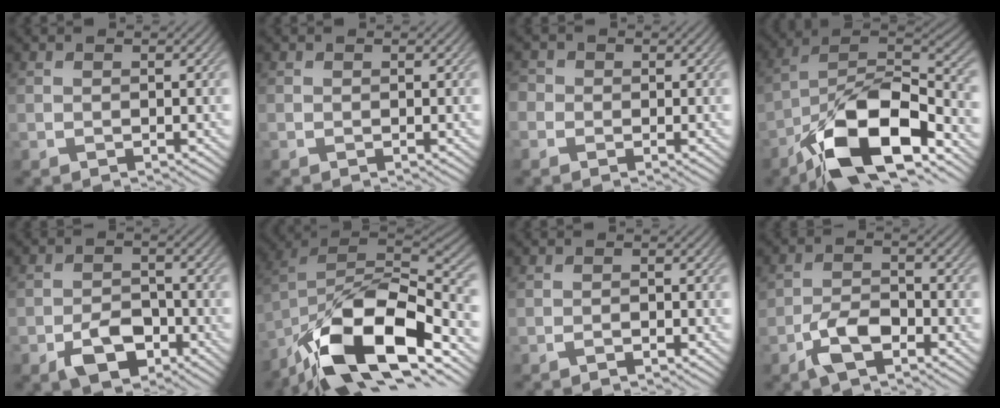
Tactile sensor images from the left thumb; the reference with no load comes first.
{"total": 0.0}
{"total": 1.9, "force": [-0.2, 1.8, 0.4], "torque": [-0.006, 0.005, -0.017]}
{"total": 15.9, "force": [-9.0, 6.4, 11.4], "torque": [-0.201, -0.012, -0.181]}
{"total": 5.8, "force": [-3.1, 3.4, 3.5], "torque": [-0.062, -0.003, -0.062]}
{"total": 16.6, "force": [-10.4, 7.0, 10.9], "torque": [-0.217, -0.007, -0.197]}
{"total": 1.0, "force": [-0.7, 0.3, 0.6], "torque": [-0.013, 0.000, -0.013]}
{"total": 5.1, "force": [-2.9, 2.5, 3.4], "torque": [-0.070, -0.001, -0.060]}